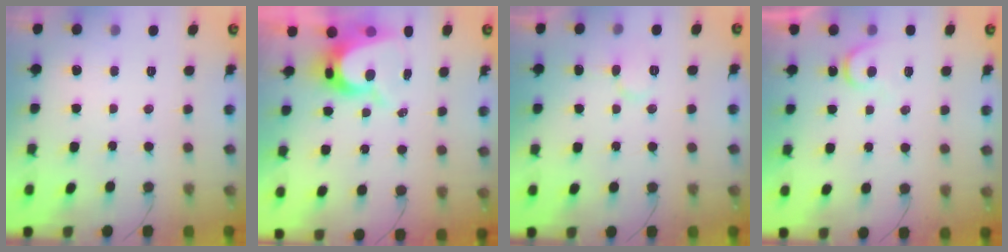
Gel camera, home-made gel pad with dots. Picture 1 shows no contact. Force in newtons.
{"total": 8.9, "press": 8.9, "slide": 0.7}
{"total": 7.0, "press": 7.0, "slide": 0.5}
{"total": 6.0, "press": 6.0, "slide": 0.5}